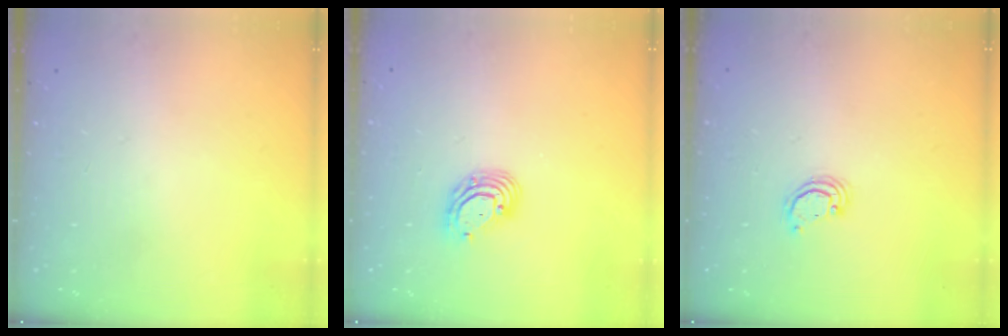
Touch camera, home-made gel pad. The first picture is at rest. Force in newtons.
{"total": 7.5, "press": 7.3, "slide": 1.3}
{"total": 2.1, "press": 2.1, "slide": 0.1}